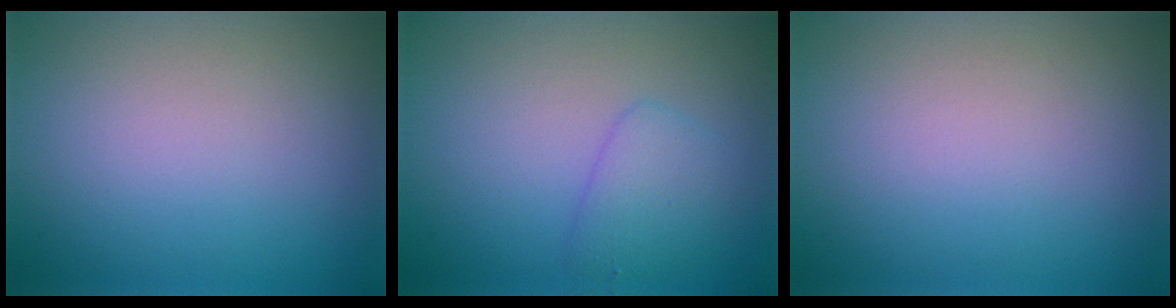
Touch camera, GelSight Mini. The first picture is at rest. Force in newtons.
{"total": 2.3, "press": 2.3, "slide": 0.2}
{"total": 0.0}